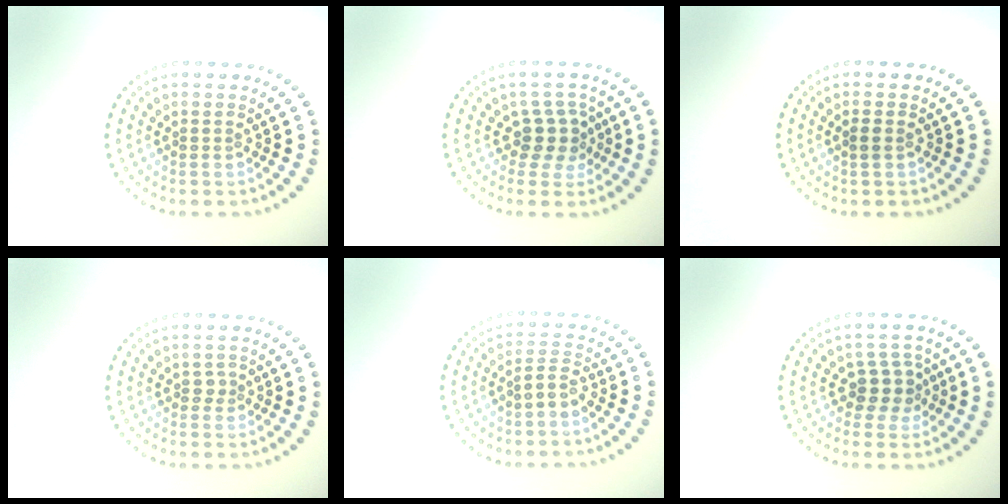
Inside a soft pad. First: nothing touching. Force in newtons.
{"total": 2.6, "press": 2.0, "slide": 1.6}
{"total": 0.7, "press": 0.7, "slide": 0.2}
{"total": 0.8, "press": 0.6, "slide": 0.6}
{"total": 1.7, "press": 1.3, "slide": 1.1}
{"total": 2.5, "press": 1.9, "slide": 1.5}